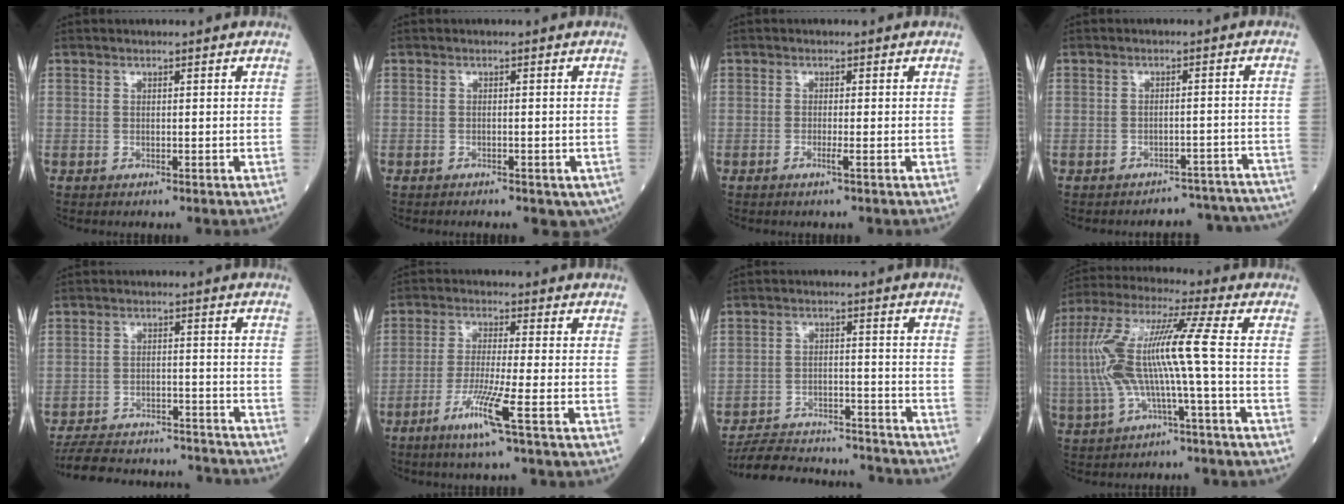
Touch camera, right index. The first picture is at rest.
{"total": 4.7, "force": [-3.0, 2.1, 3.0], "torque": [-0.025, -0.004, -0.041]}
{"total": 1.1, "force": [-0.7, -0.3, 0.8], "torque": [-0.016, 0.000, -0.014]}
{"total": 11.2, "force": [-11.0, 2.4, -0.3], "torque": [0.029, 0.037, -0.117]}
{"total": 19.2, "force": [-18.1, 3.6, 5.3], "torque": [-0.112, -0.001, -0.250]}
{"total": 7.2, "force": [-3.7, -1.0, 6.0], "torque": [-0.119, -0.019, -0.077]}
{"total": 17.7, "force": [-17.0, 2.7, 4.1], "torque": [-0.084, 0.004, -0.242]}
{"total": 12.2, "force": [-1.3, 0.0, 12.1], "torque": [-0.259, 0.029, -0.028]}